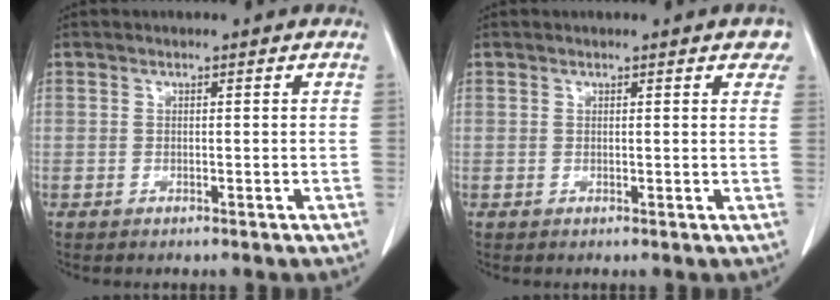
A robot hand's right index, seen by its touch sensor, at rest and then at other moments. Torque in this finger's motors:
{"motor_torque": [0.27, 0.49, 0.09, 0.00]}